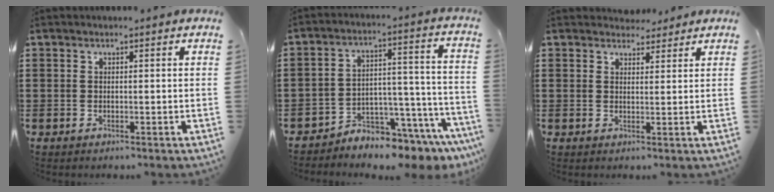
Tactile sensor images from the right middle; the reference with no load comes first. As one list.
[{"total": 5.3, "force": [-5.2, 0.9, 0.4], "torque": [-0.013, 0.002, -0.106]}, {"total": 2.8, "force": [2.6, 0.7, -0.3], "torque": [0.006, -0.008, 0.050]}]